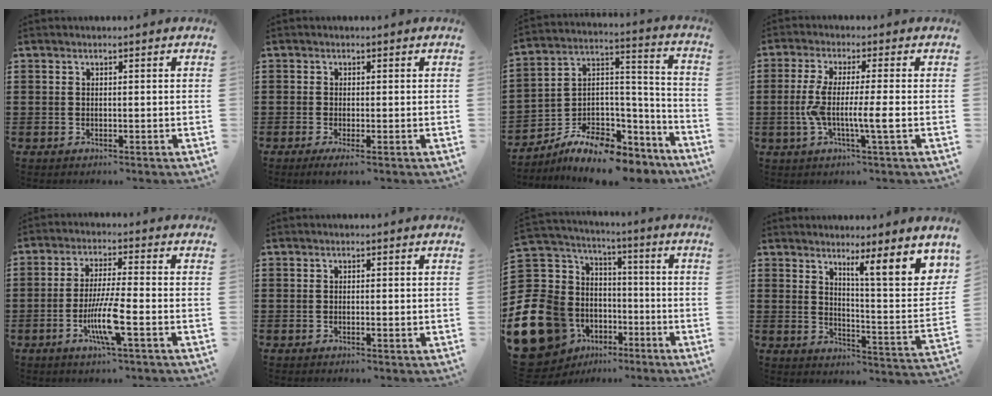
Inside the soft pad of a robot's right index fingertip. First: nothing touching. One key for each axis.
{"total": 0.9, "fx": -0.6, "fy": -0.1, "fz": 0.7, "tx": -0.021, "ty": -0.009, "tz": -0.011}
{"total": 9.0, "fx": -7.6, "fy": 3.7, "fz": 3.1, "tx": -0.054, "ty": 0.023, "tz": -0.140}
{"total": 7.1, "fx": -1.6, "fy": 0.4, "fz": 6.9, "tx": -0.144, "ty": -0.012, "tz": -0.037}
{"total": 8.2, "fx": -3.0, "fy": 0.8, "fz": 7.5, "tx": -0.148, "ty": -0.014, "tz": -0.057}
{"total": 0.7, "fx": -0.1, "fy": 0.0, "fz": 0.7, "tx": -0.012, "ty": -0.003, "tz": -0.001}
{"total": 16.3, "fx": -7.4, "fy": 12.9, "fz": 6.6, "tx": -0.201, "ty": -0.003, "tz": -0.123}
{"total": 8.2, "fx": 5.3, "fy": 0.6, "fz": 6.2, "tx": -0.100, "ty": -0.033, "tz": 0.083}